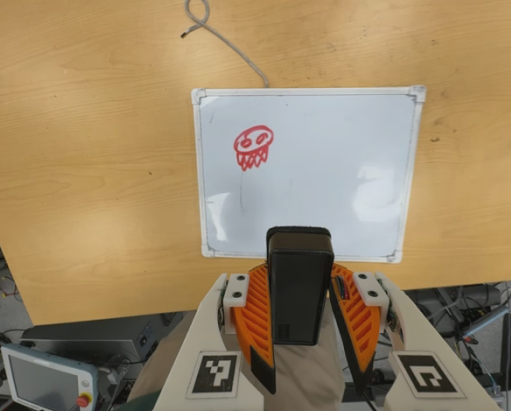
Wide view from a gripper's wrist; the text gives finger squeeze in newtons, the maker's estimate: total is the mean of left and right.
{"total": 6.4, "left": 4.9, "right": 7.8}